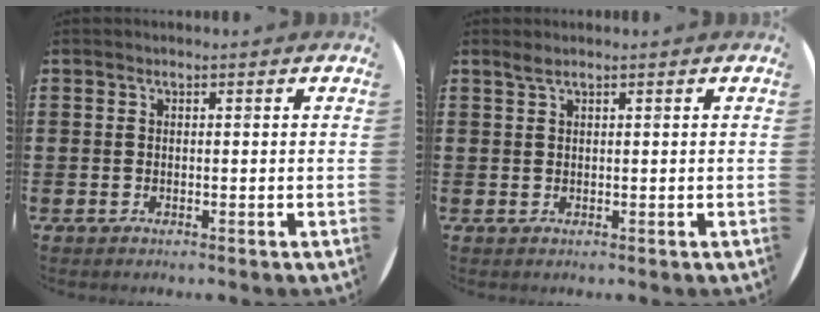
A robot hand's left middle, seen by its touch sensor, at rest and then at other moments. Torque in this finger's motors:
{"motor_torque": [0.21, -0.13, -0.01, 0.00]}